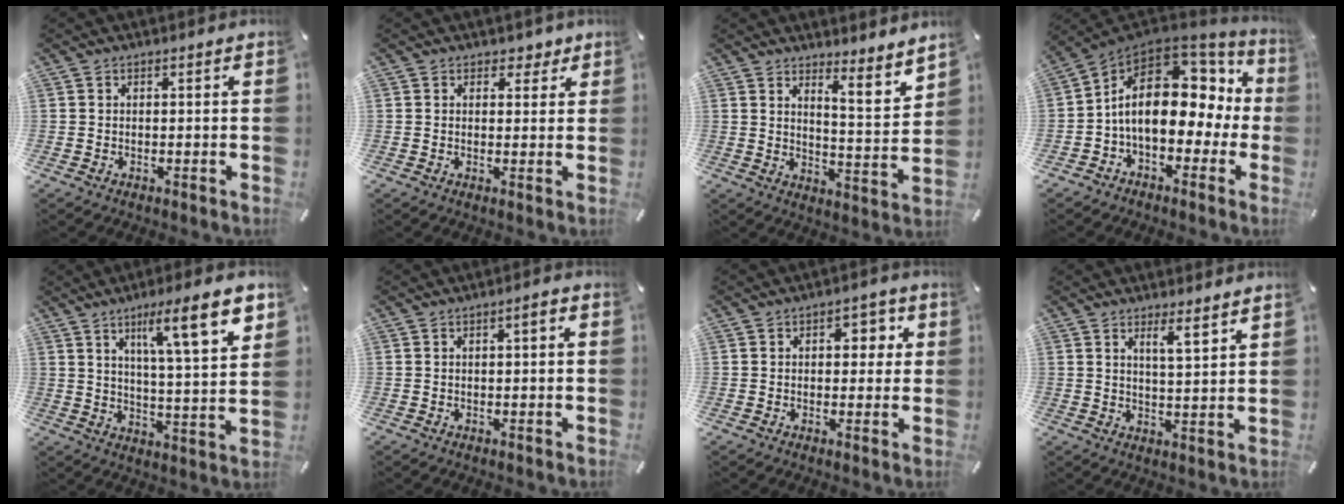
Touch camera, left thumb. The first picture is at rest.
{"total": 2.9, "force": [1.7, 2.2, 0.8], "torque": [0.004, -0.002, 0.026]}
{"total": 6.3, "force": [5.8, 0.8, 2.3], "torque": [-0.028, -0.066, 0.096]}
{"total": 16.4, "force": [1.7, 10.8, 12.2], "torque": [-0.223, -0.009, 0.028]}
{"total": 15.5, "force": [8.4, 2.8, 12.7], "torque": [-0.185, -0.045, 0.124]}
{"total": 2.0, "force": [-0.3, 0.5, 1.9], "torque": [-0.034, 0.004, -0.007]}
{"total": 4.7, "force": [0.8, 3.1, 3.5], "torque": [-0.034, -0.003, 0.001]}
{"total": 4.9, "force": [3.7, 0.1, 3.3], "torque": [-0.058, -0.023, 0.059]}